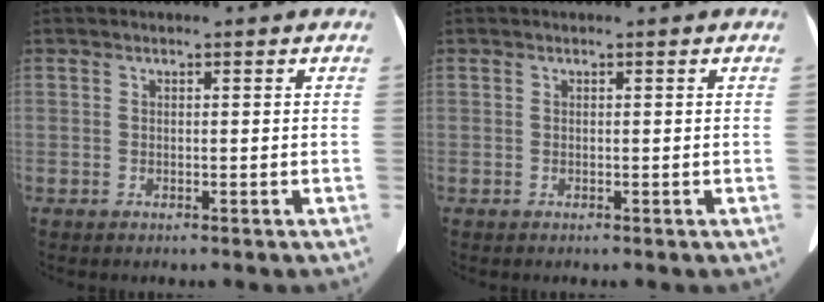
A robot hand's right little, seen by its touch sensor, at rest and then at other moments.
{"total": 0.0}